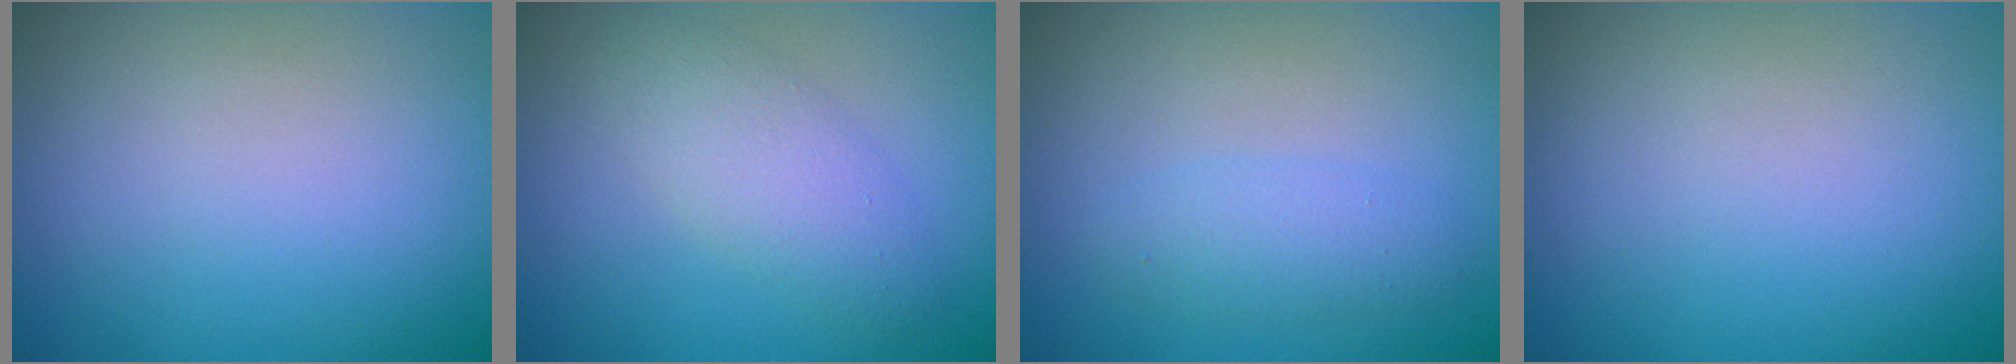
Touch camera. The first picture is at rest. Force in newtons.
{"total": 3.1, "press": 3.1, "slide": 0.1}
{"total": 1.0, "press": 1.0, "slide": 0.0}
{"total": 0.0}